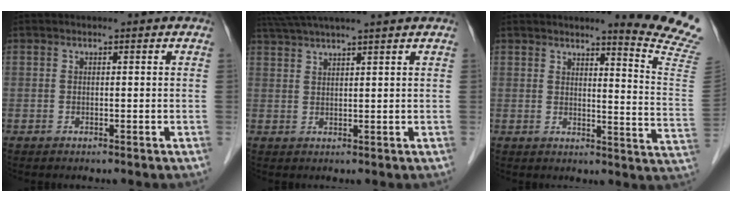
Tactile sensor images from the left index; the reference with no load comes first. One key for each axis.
{"total": 8.5, "fx": 7.4, "fy": -1.3, "fz": 4.0, "tx": -0.071, "ty": 0.033, "tz": 0.116}
{"total": 12.8, "fx": 11.8, "fy": -2.3, "fz": 4.1, "tx": -0.049, "ty": -0.115, "tz": 0.116}